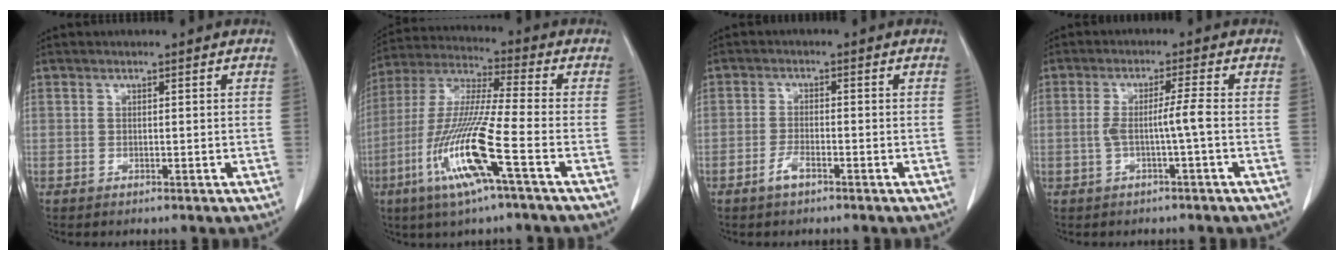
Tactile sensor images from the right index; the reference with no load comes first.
{"total": 14.9, "force": [-6.0, -0.3, 13.7], "torque": [-0.287, -0.017, -0.121]}
{"total": 2.3, "force": [-1.5, 0.7, 1.7], "torque": [-0.036, 0.002, -0.028]}
{"total": 3.8, "force": [-0.8, -0.7, 3.7], "torque": [-0.067, 0.007, -0.011]}